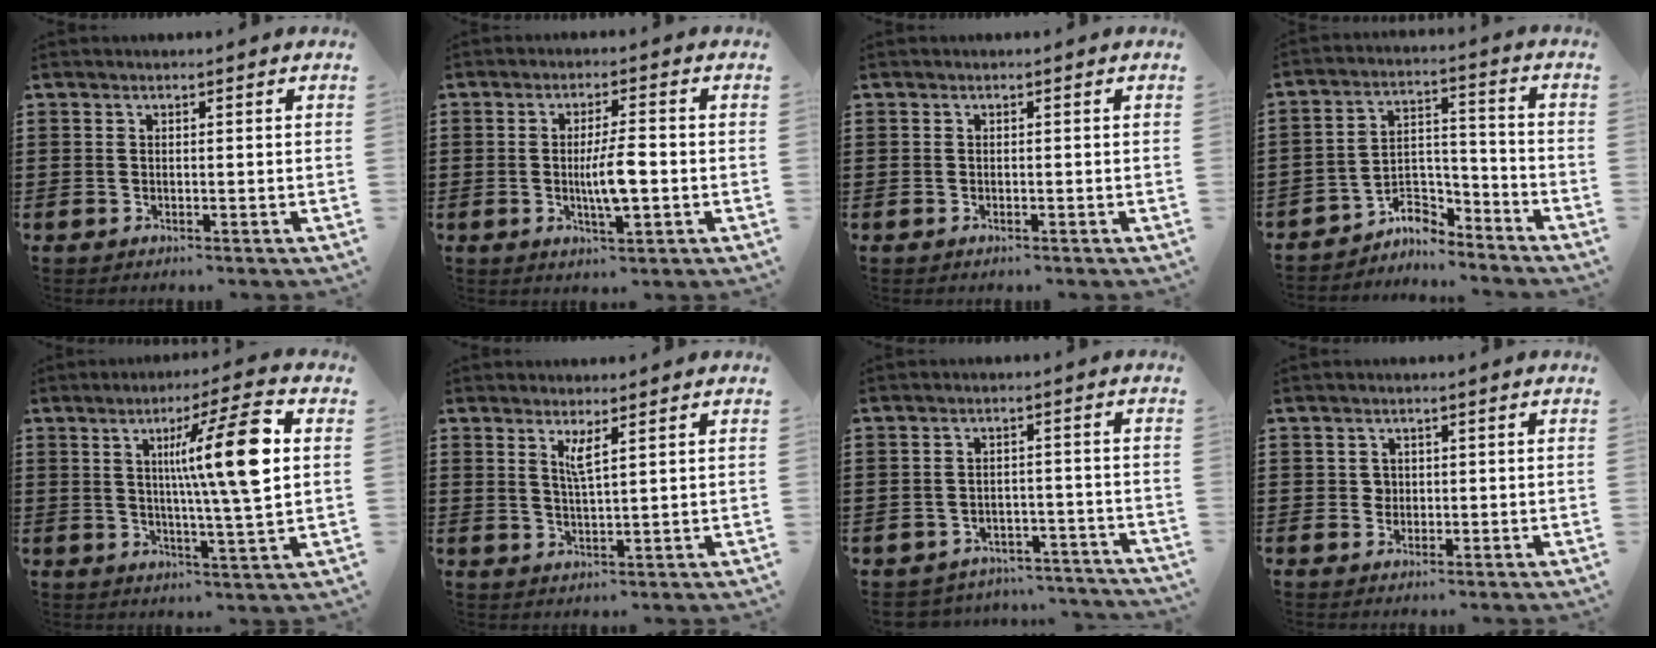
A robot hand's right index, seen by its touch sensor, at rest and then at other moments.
{"total": 5.9, "force": [-0.7, 1.2, 5.7], "torque": [-0.113, -0.003, -0.019]}
{"total": 0.0}
{"total": 6.1, "force": [-5.6, 1.9, 1.7], "torque": [-0.035, 0.007, -0.112]}
{"total": 13.0, "force": [2.9, 0.9, 12.6], "torque": [-0.204, -0.003, 0.033]}
{"total": 2.7, "force": [1.5, 0.1, 2.2], "torque": [-0.048, -0.001, 0.025]}
{"total": 3.4, "force": [-3.4, 0.5, 0.2], "torque": [-0.010, 0.001, -0.071]}
{"total": 1.4, "force": [0.2, 1.3, 0.5], "torque": [-0.013, 0.006, 0.004]}